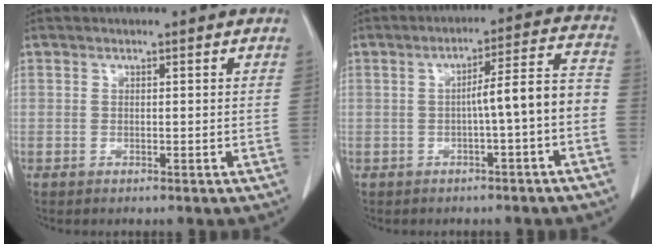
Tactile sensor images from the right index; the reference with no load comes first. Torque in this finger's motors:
{"motor_torque": [0.93, -0.44, 0.53, 0.12]}